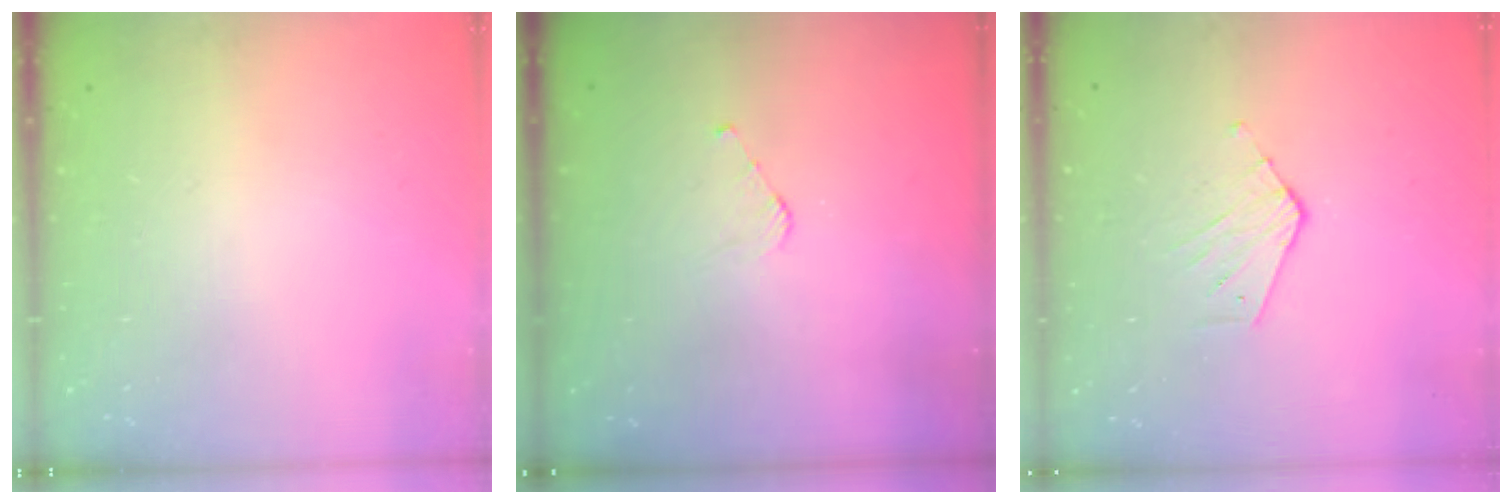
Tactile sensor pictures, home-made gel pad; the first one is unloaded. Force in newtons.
{"total": 3.0, "press": 3.0, "slide": 0.2}
{"total": 3.2, "press": 3.1, "slide": 0.2}